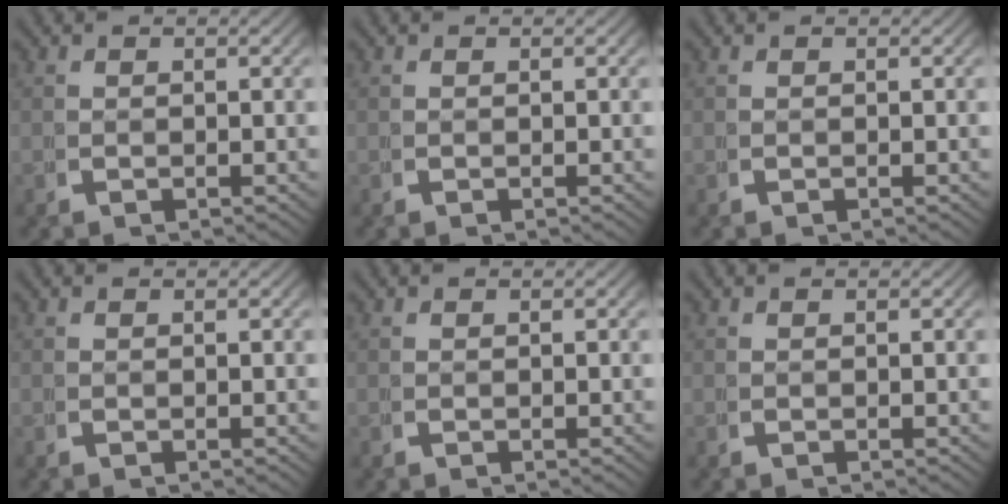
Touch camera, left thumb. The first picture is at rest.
{"total": 0.0}
{"total": 0.0}
{"total": 0.0}
{"total": 0.0}
{"total": 0.0}